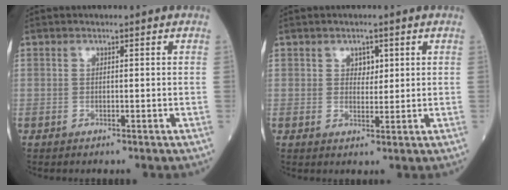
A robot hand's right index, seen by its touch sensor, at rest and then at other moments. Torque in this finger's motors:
{"motor_torque": [0.02, -0.01, -0.06, 0.00]}